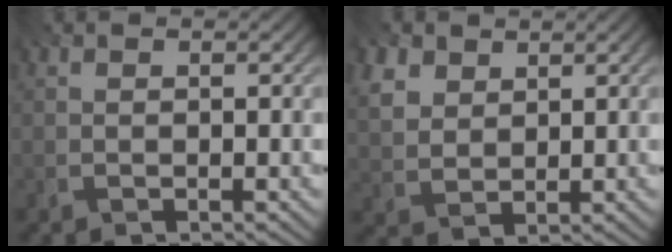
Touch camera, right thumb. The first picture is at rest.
{"total": 5.4, "force": [2.9, 3.6, 2.7], "torque": [-0.093, -0.001, 0.060]}